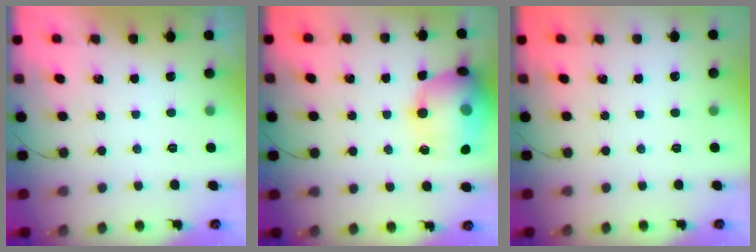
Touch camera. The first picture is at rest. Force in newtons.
{"total": 17.4, "press": 17.2, "slide": 2.7}
{"total": 0.0}